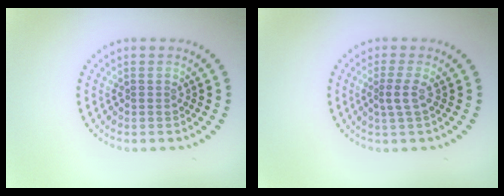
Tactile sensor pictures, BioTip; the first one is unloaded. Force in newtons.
{"total": 1.5, "press": 1.1, "slide": 1.0}